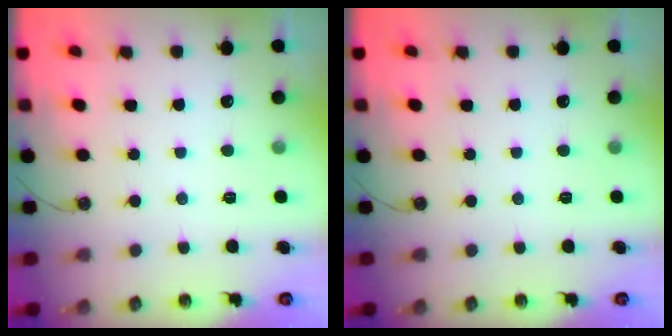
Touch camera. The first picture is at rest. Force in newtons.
{"total": 0.0}